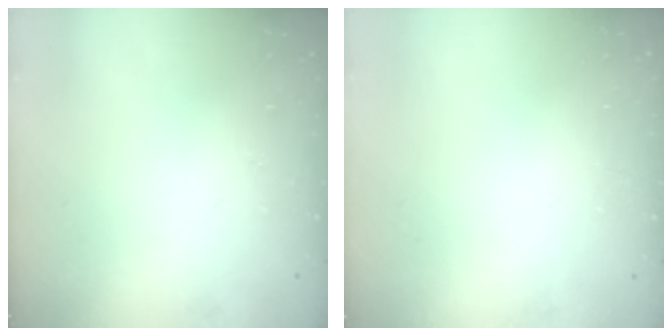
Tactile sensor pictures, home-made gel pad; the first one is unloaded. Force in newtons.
{"total": 2.0, "press": 2.0, "slide": 0.1}